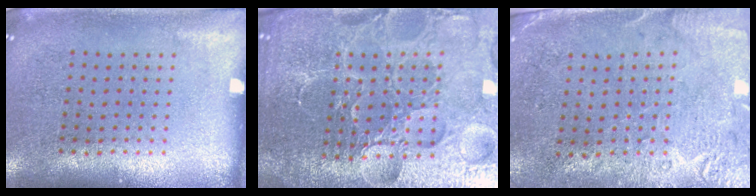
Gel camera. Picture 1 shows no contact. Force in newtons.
{"total": 6.7, "press": 5.9, "slide": 3.2}
{"total": 2.8, "press": 2.4, "slide": 1.4}